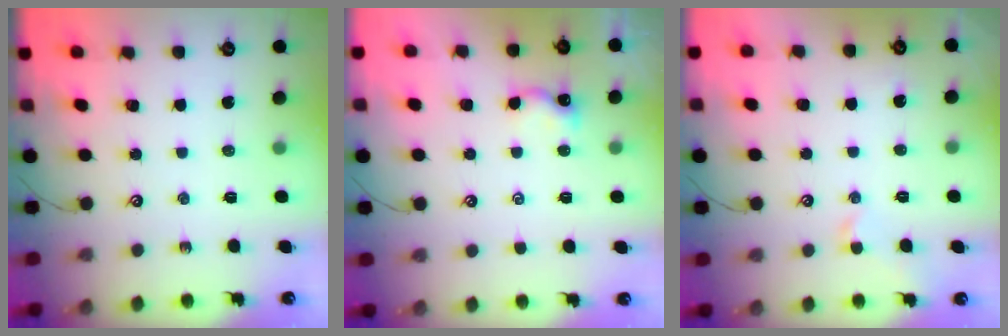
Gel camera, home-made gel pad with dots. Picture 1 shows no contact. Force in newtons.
{"total": 1.0, "press": 1.0, "slide": 0.2}
{"total": 0.0}